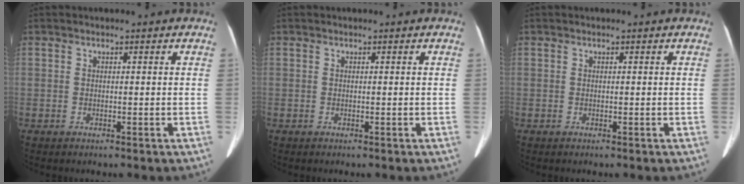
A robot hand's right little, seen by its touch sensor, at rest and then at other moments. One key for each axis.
{"total": 0.0}
{"total": 0.0}